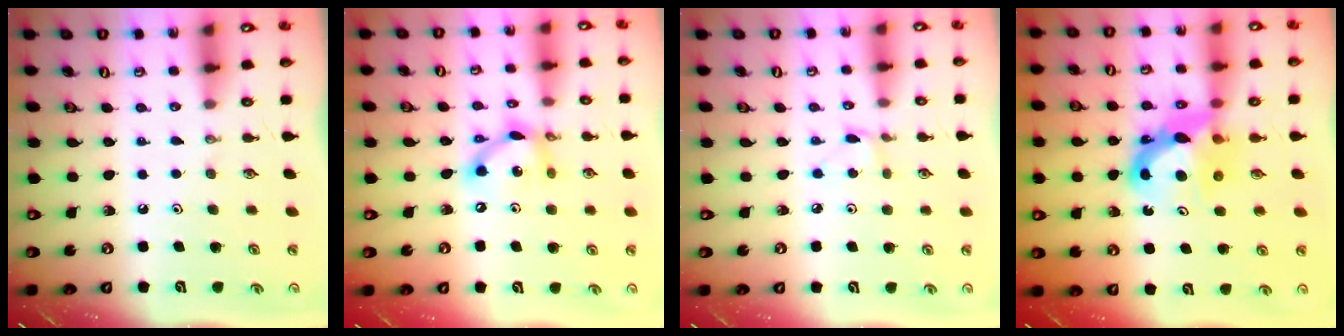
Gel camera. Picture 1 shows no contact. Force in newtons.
{"total": 11.2, "press": 11.2, "slide": 1.0}
{"total": 2.8, "press": 2.8, "slide": 0.4}
{"total": 9.8, "press": 9.8, "slide": 0.5}